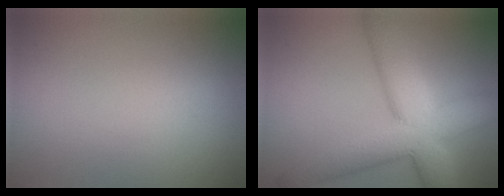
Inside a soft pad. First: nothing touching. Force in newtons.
{"total": 9.5, "press": 9.5, "slide": 0.5}